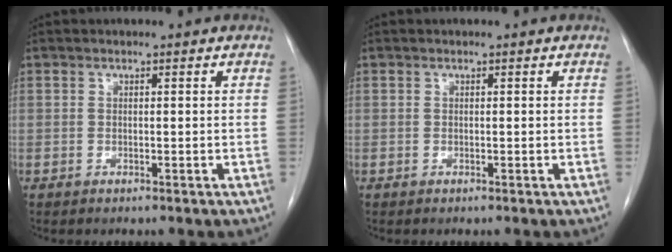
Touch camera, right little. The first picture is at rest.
{"total": 0.0}